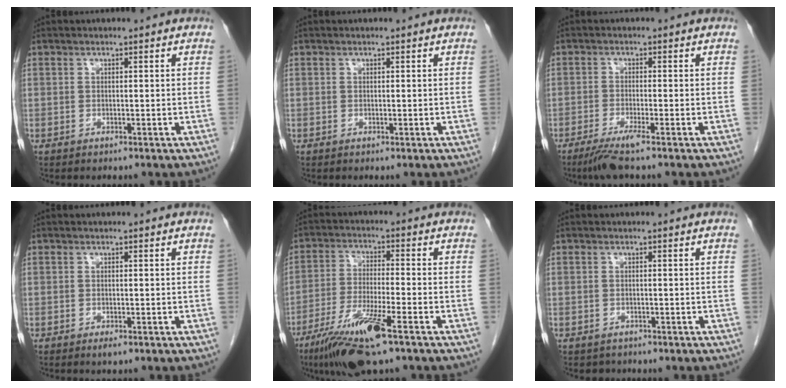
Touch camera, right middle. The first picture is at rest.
{"total": 0.0}
{"total": 4.4, "force": [-3.0, -0.3, 3.2], "torque": [-0.065, -0.013, -0.059]}
{"total": 0.8, "force": [-0.5, 0.2, 0.6], "torque": [-0.010, -0.002, -0.005]}
{"total": 11.4, "force": [-6.8, 1.0, 9.1], "torque": [-0.181, -0.027, -0.121]}
{"total": 1.2, "force": [-1.0, 0.7, -0.1], "torque": [-0.011, -0.002, -0.014]}